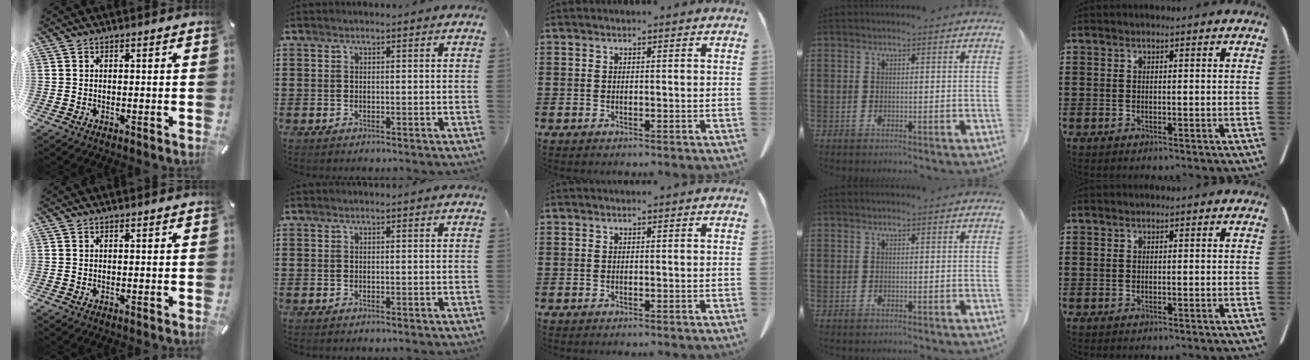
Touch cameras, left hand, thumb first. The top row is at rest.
{}